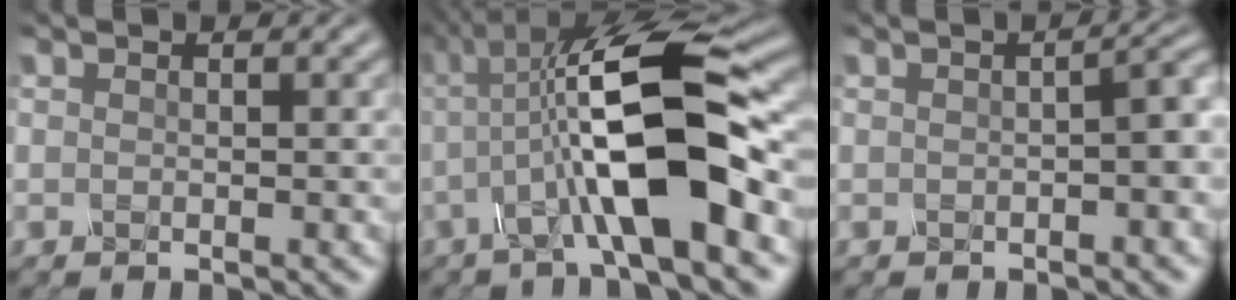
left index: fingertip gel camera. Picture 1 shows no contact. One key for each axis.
{"total": 11.3, "fx": -1.3, "fy": 3.1, "fz": 10.8, "tx": -0.184, "ty": 0.016, "tz": -0.031}
{"total": 2.7, "fx": -0.4, "fy": 0.7, "fz": 2.6, "tx": -0.032, "ty": 0.012, "tz": -0.002}